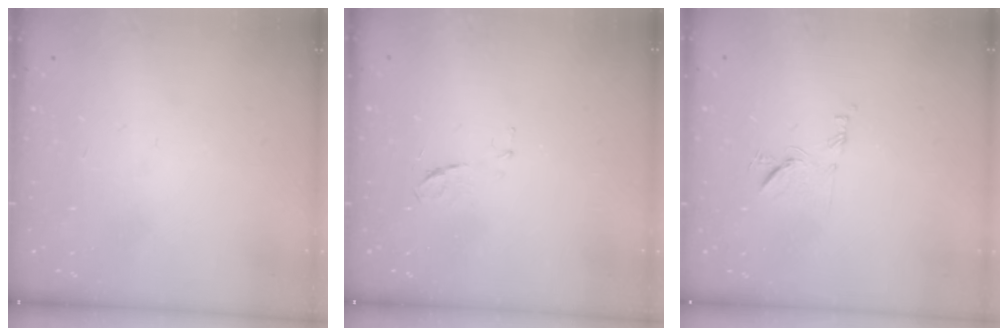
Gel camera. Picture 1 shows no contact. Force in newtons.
{"total": 6.2, "press": 6.2, "slide": 0.5}
{"total": 7.5, "press": 7.5, "slide": 0.8}